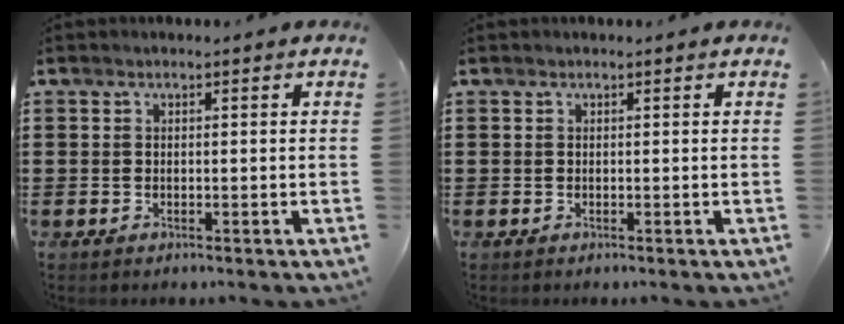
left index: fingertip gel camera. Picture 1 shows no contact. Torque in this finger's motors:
{"motor_torque": [0.00, 0.00, 0.00, 0.00]}